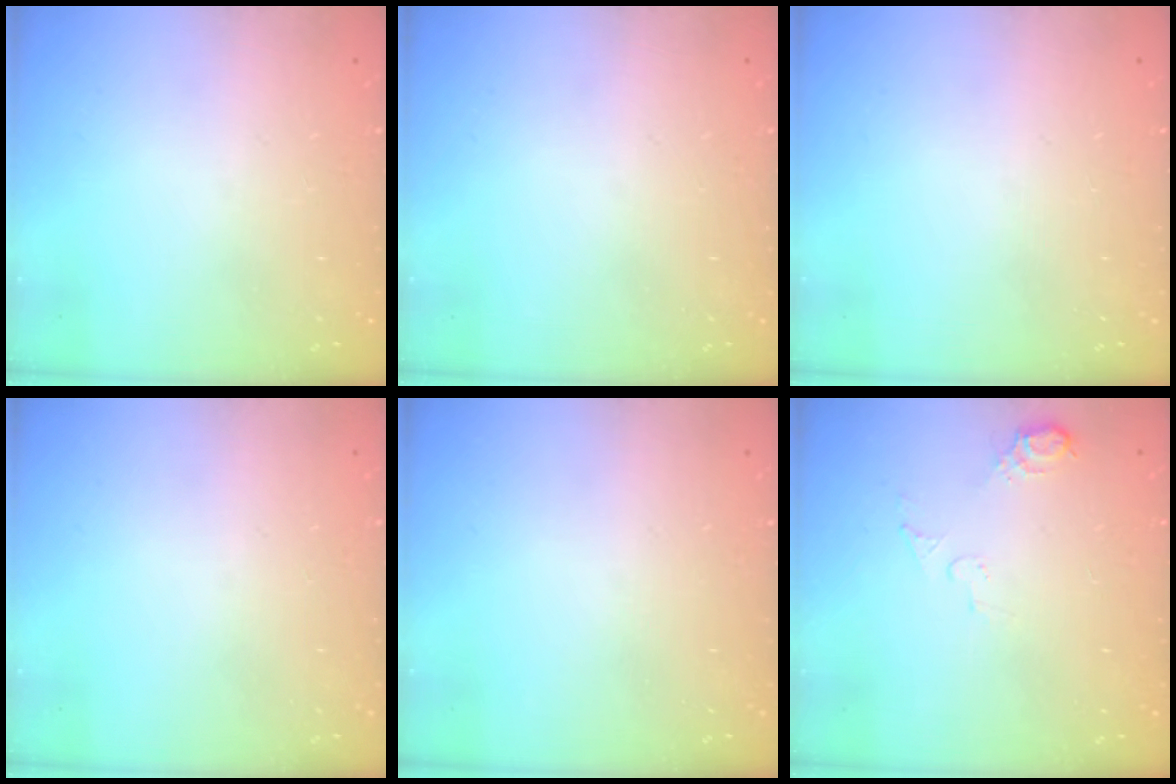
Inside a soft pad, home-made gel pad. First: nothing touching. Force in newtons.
{"total": 0.0}
{"total": 0.0}
{"total": 0.0}
{"total": 0.0}
{"total": 5.6, "press": 5.6, "slide": 0.9}